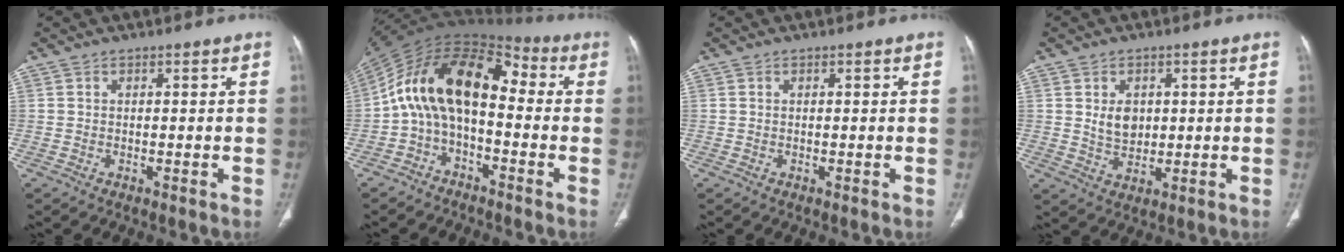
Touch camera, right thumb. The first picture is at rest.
{"total": 16.8, "force": [-0.6, 9.6, 13.8], "torque": [-0.222, 0.079, -0.026]}
{"total": 0.0}
{"total": 5.0, "force": [1.1, 3.7, 3.2], "torque": [-0.037, -0.011, 0.025]}